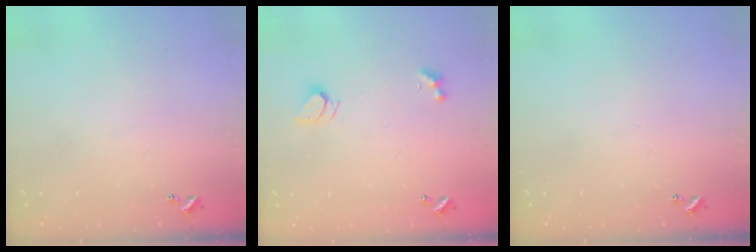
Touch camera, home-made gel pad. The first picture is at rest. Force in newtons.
{"total": 2.5, "press": 2.4, "slide": 0.6}
{"total": 0.0}